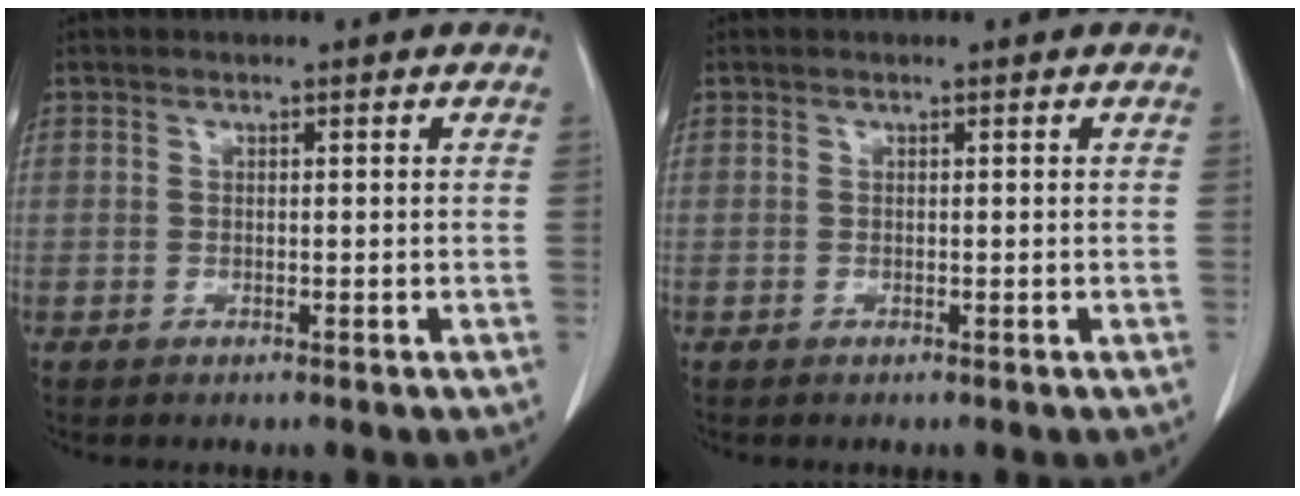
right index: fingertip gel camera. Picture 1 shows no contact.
{"total": 0.0}